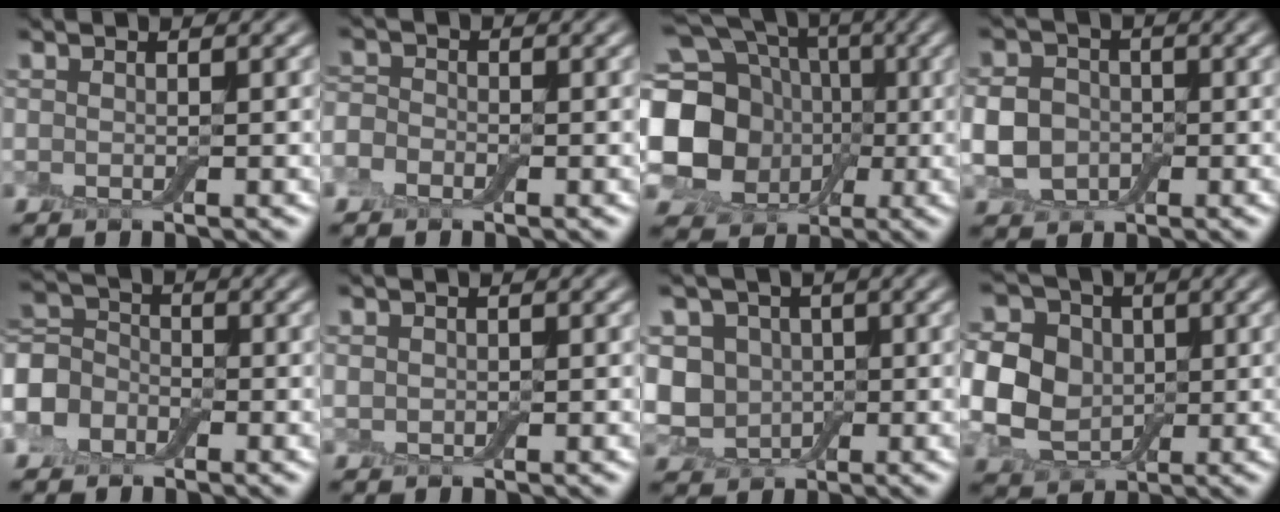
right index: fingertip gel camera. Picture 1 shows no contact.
{"total": 2.2, "force": [-1.1, 1.7, 0.8], "torque": [-0.009, 0.002, -0.029]}
{"total": 19.1, "force": [-0.1, 17.0, 8.7], "torque": [-0.202, 0.007, -0.047]}
{"total": 4.7, "force": [-0.8, 3.9, 2.6], "torque": [-0.060, 0.000, -0.021]}
{"total": 5.1, "force": [-2.3, 4.0, 2.2], "torque": [-0.049, 0.007, -0.062]}
{"total": 0.7, "force": [0.1, 0.7, 0.2], "torque": [-0.002, 0.000, 0.001]}
{"total": 5.5, "force": [0.2, 4.8, 2.7], "torque": [-0.039, -0.001, -0.009]}
{"total": 10.8, "force": [1.1, 9.4, 5.3], "torque": [-0.126, 0.023, 0.000]}